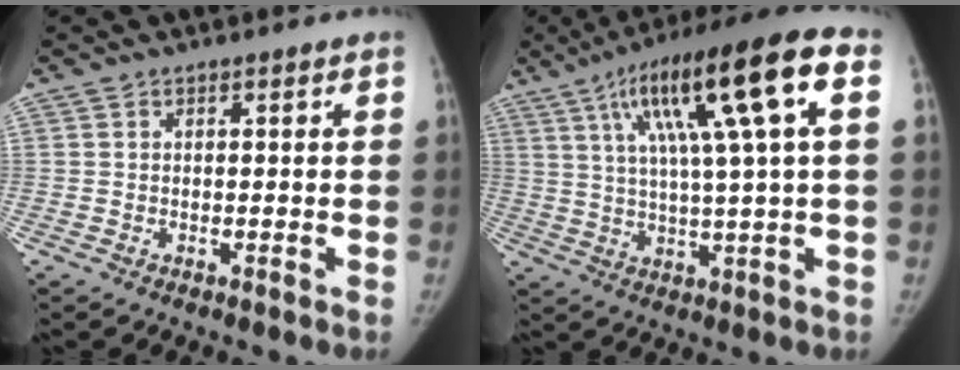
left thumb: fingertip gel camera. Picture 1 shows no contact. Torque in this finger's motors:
{"motor_torque": [0.47, 0.48, 1.99, -0.75, 0.53]}